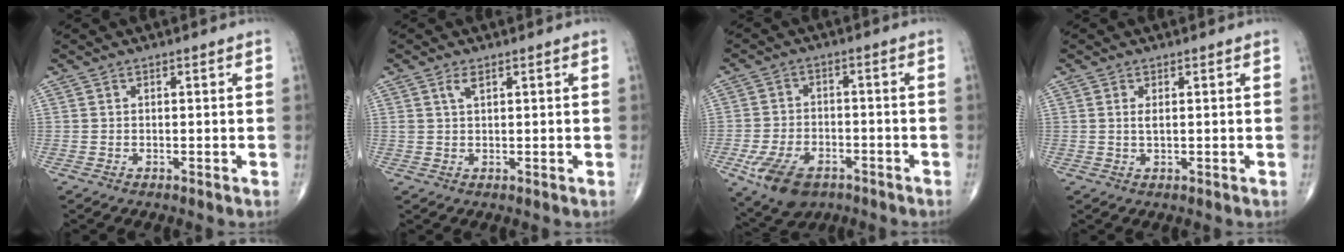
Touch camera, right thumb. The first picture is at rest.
{"total": 2.0, "force": [1.1, 0.8, 1.4], "torque": [-0.030, -0.001, 0.024]}
{"total": 10.9, "force": [-5.4, 6.4, 6.9], "torque": [-0.123, 0.018, -0.087]}
{"total": 1.4, "force": [0.3, 0.4, 1.3], "torque": [-0.028, -0.003, 0.009]}